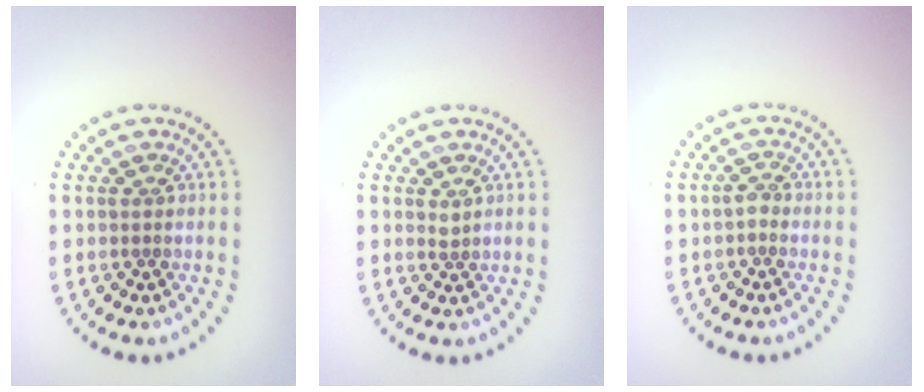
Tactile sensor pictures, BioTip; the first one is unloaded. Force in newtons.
{"total": 0.5, "press": 0.4, "slide": 0.3}
{"total": 0.9, "press": 0.7, "slide": 0.6}